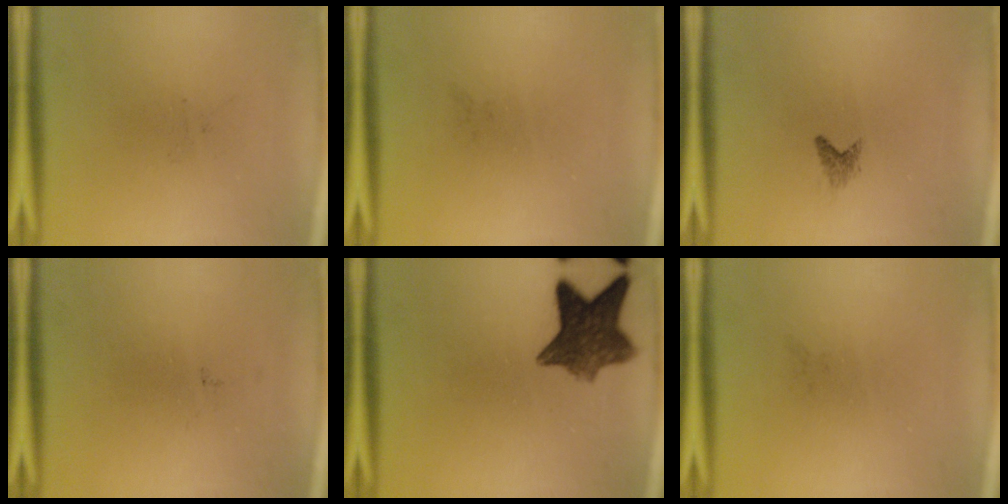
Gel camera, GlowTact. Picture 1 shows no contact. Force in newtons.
{"total": 0.0}
{"total": 1.0}
{"total": 0.0}
{"total": 9.7}
{"total": 0.0}